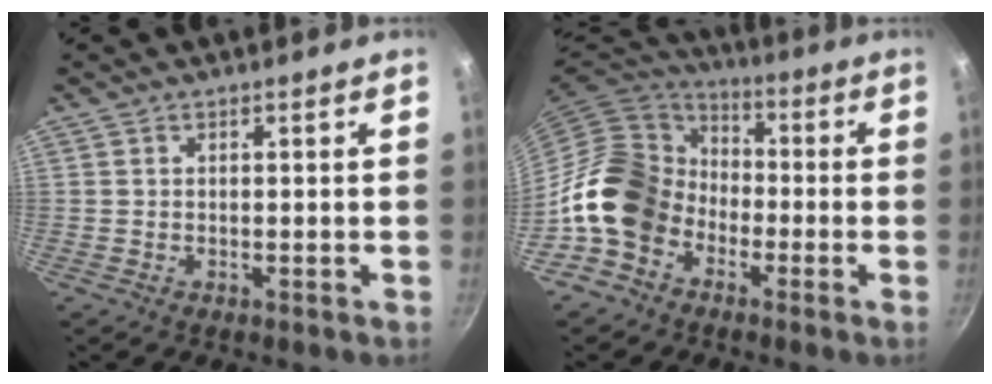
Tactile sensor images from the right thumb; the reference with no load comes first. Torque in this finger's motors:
{"motor_torque": [0.25, 0.59, 1.11, -1.43, 0.11]}